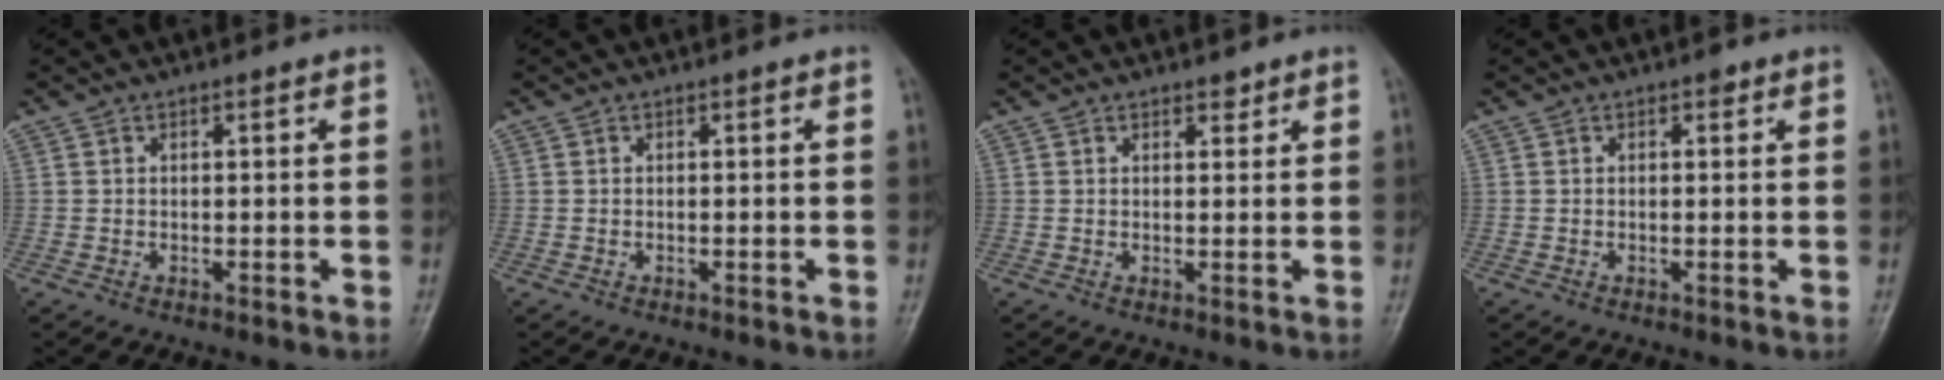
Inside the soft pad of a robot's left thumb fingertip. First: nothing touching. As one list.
[{"total": 0.0}, {"total": 1.6, "force": [1.2, 0.8, 0.6], "torque": [0.002, -0.008, 0.016]}, {"total": 1.0, "force": [0.6, 0.5, 0.6], "torque": [-0.003, 0.000, 0.005]}]